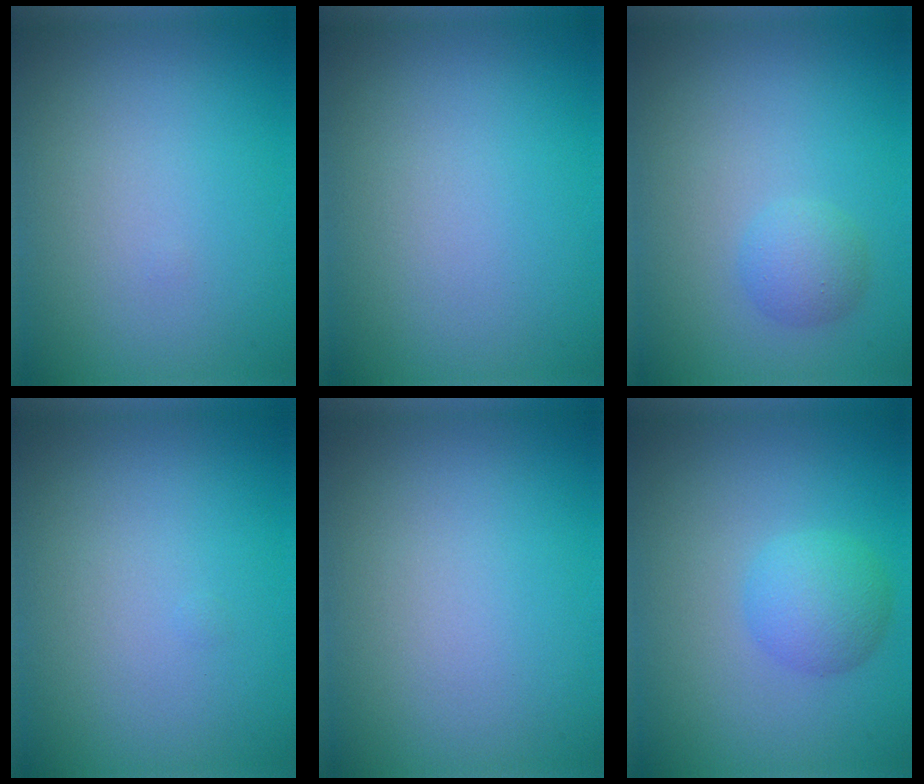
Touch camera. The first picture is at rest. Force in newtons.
{"total": 0.0}
{"total": 1.8, "press": 1.8, "slide": 0.0}
{"total": 0.0}
{"total": 0.0}
{"total": 2.9, "press": 2.9, "slide": 0.2}